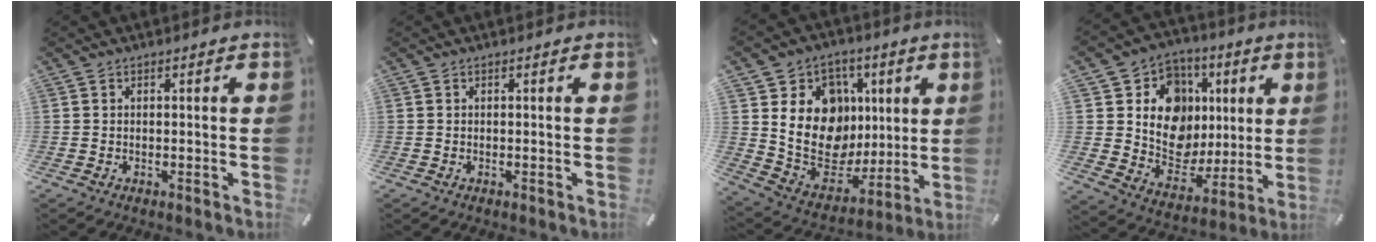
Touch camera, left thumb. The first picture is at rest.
{"total": 0.0}
{"total": 18.6, "force": [3.9, 15.8, 9.2], "torque": [-0.145, -0.031, 0.090]}
{"total": 14.3, "force": [2.7, 12.9, 5.6], "torque": [-0.066, -0.025, 0.059]}